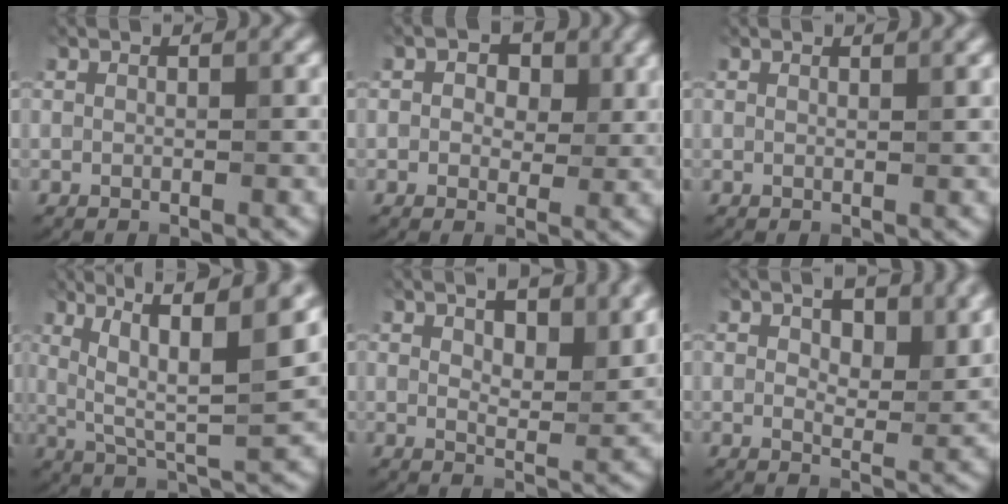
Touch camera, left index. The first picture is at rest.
{"total": 3.9, "force": [1.4, 2.7, 2.5], "torque": [-0.027, 0.001, 0.003]}
{"total": 0.8, "force": [0.7, 0.2, 0.4], "torque": [0.000, 0.001, 0.008]}
{"total": 9.7, "force": [4.4, 2.4, 8.3], "torque": [-0.135, 0.009, 0.077]}
{"total": 6.9, "force": [4.0, 2.6, 5.0], "torque": [-0.059, 0.008, 0.058]}
{"total": 5.7, "force": [3.0, 2.5, 4.1], "torque": [-0.057, -0.004, 0.051]}